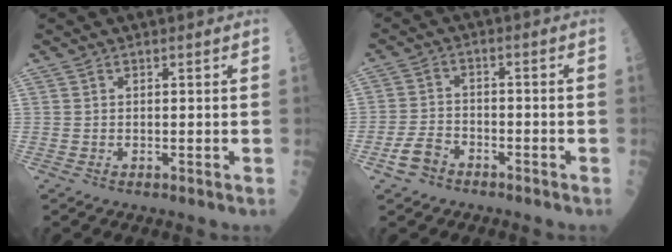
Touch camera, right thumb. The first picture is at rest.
{"total": 4.6, "force": [-2.9, 2.8, 2.2], "torque": [-0.044, 0.022, -0.054]}